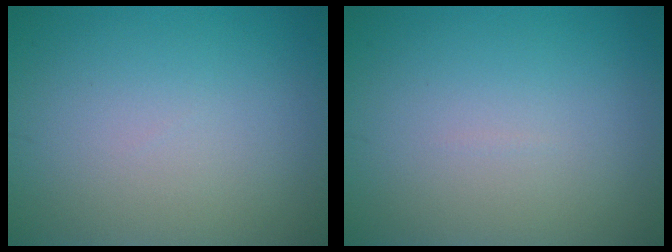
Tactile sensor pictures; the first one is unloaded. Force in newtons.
{"total": 0.0}